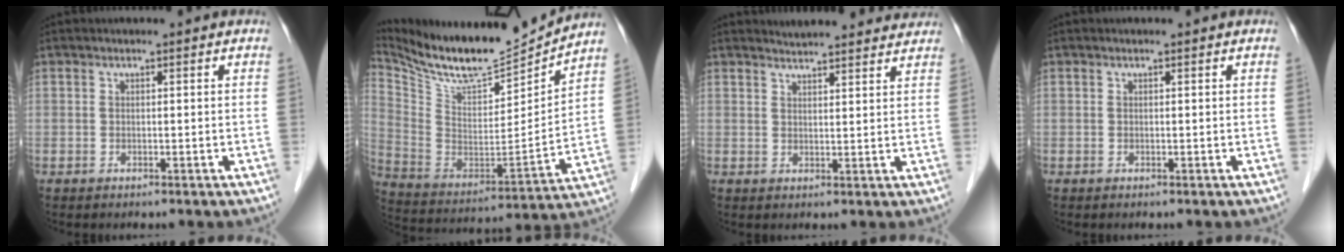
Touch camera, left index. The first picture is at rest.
{"total": 17.3, "force": [16.3, 1.6, 5.3], "torque": [-0.121, -0.027, 0.286]}
{"total": 10.3, "force": [9.8, 1.6, 2.7], "torque": [-0.031, 0.009, 0.115]}
{"total": 0.0}